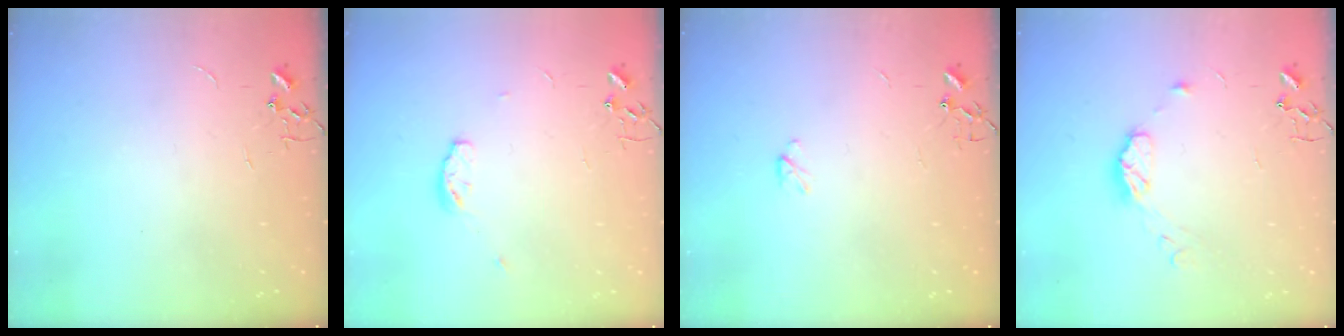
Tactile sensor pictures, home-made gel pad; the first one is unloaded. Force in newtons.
{"total": 5.9, "press": 5.8, "slide": 1.1}
{"total": 2.9, "press": 2.9, "slide": 0.5}
{"total": 8.0, "press": 8.0, "slide": 0.6}